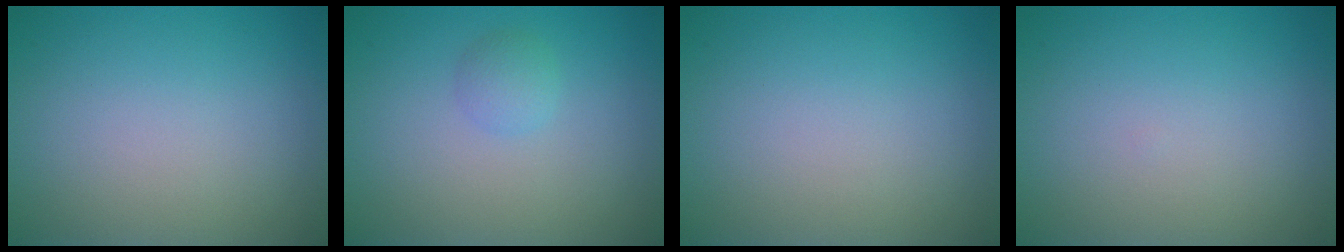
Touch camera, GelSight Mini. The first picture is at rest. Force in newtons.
{"total": 1.3, "press": 1.3, "slide": 0.0}
{"total": 0.0}
{"total": 0.0}